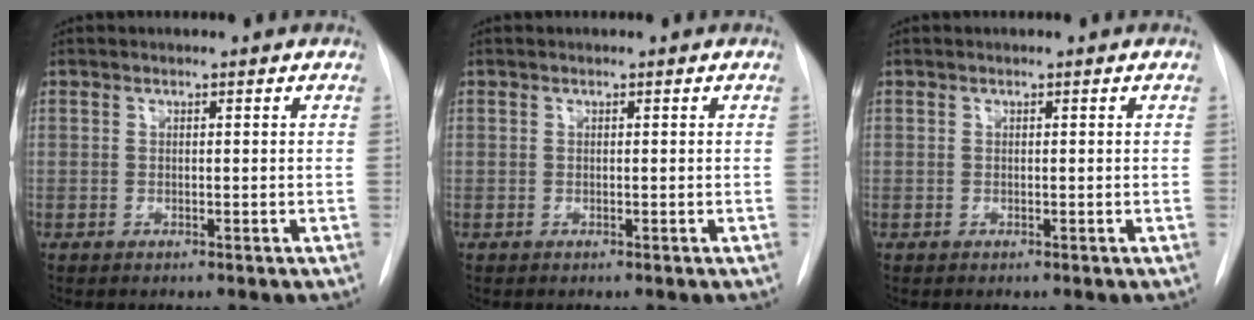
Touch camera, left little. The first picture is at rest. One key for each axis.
{"total": 0.0}
{"total": 0.0}